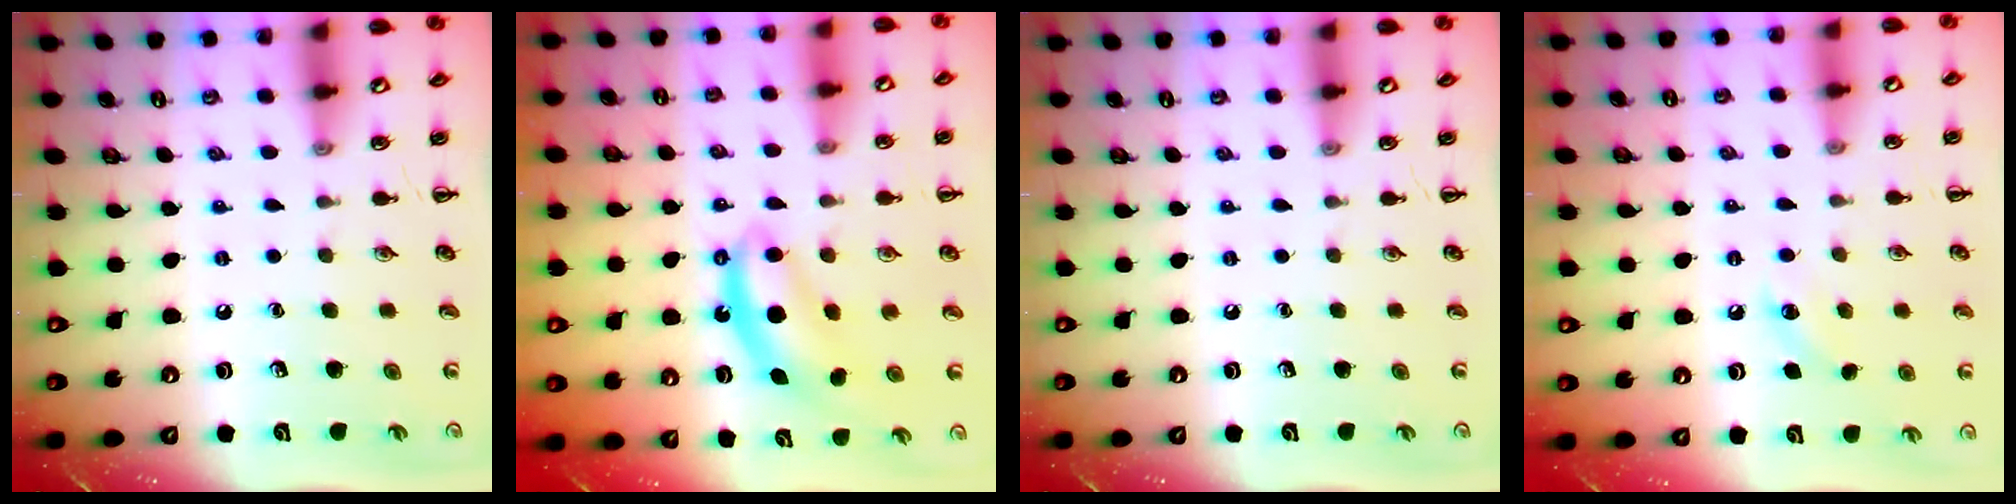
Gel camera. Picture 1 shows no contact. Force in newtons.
{"total": 7.6, "press": 7.5, "slide": 1.2}
{"total": 0.0}
{"total": 6.2, "press": 6.1, "slide": 1.3}